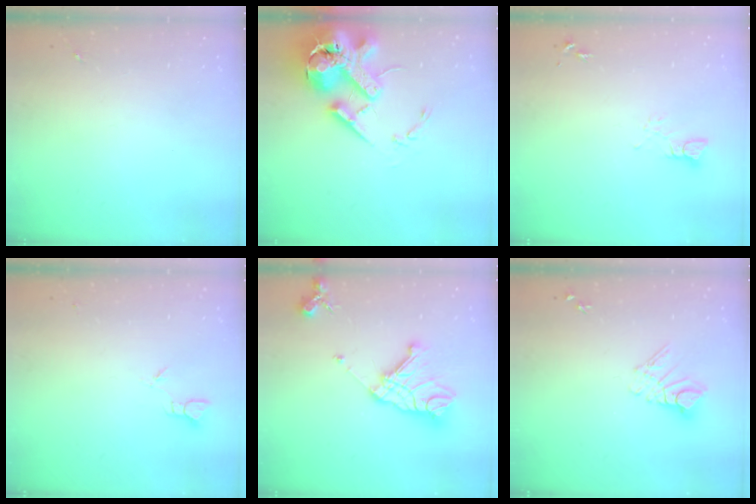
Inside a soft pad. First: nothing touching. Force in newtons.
{"total": 20.8, "press": 20.5, "slide": 3.5}
{"total": 3.3, "press": 3.3, "slide": 0.0}
{"total": 2.0, "press": 2.0, "slide": 0.1}
{"total": 17.5, "press": 17.3, "slide": 2.0}
{"total": 8.9, "press": 8.9, "slide": 0.8}